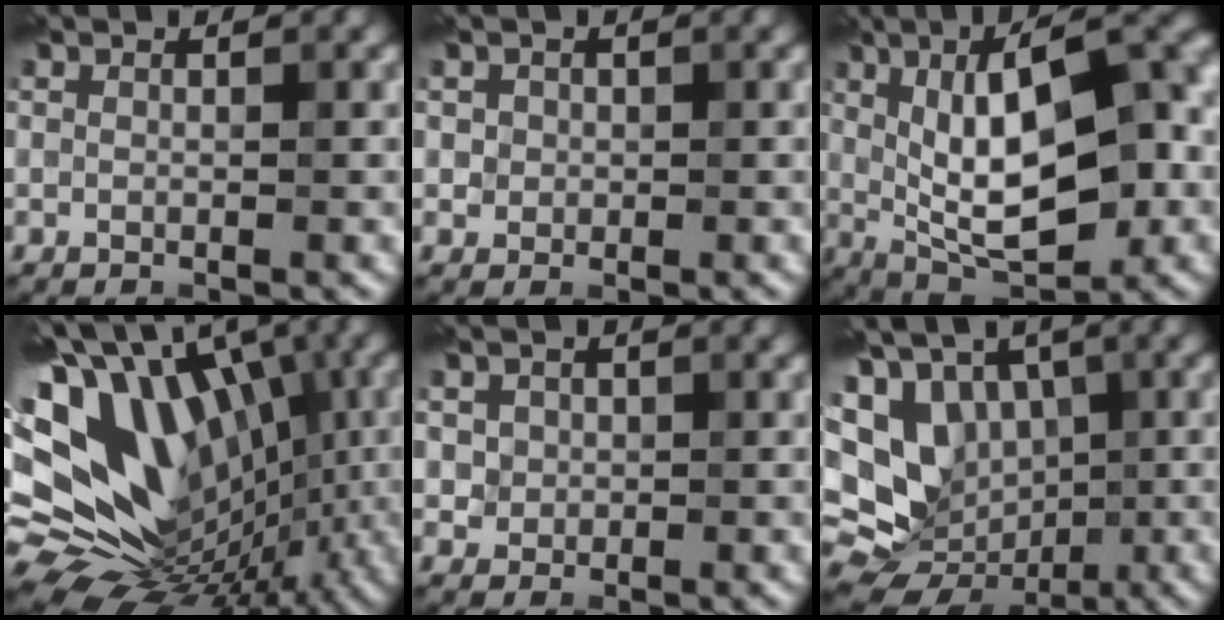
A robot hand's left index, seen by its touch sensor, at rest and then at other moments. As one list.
[{"total": 1.2, "force": [0.3, 1.1, 0.3], "torque": [0.005, -0.004, 0.006]}, {"total": 14.3, "force": [1.6, 5.7, 13.0], "torque": [-0.182, 0.013, 0.023]}, {"total": 17.5, "force": [0.8, 13.0, 11.7], "torque": [-0.198, -0.004, 0.055]}, {"total": 2.1, "force": [0.7, 1.9, 0.7], "torque": [-0.012, 0.000, 0.028]}, {"total": 15.4, "force": [-0.3, 13.2, 7.9], "torque": [-0.166, 0.010, -0.001]}]